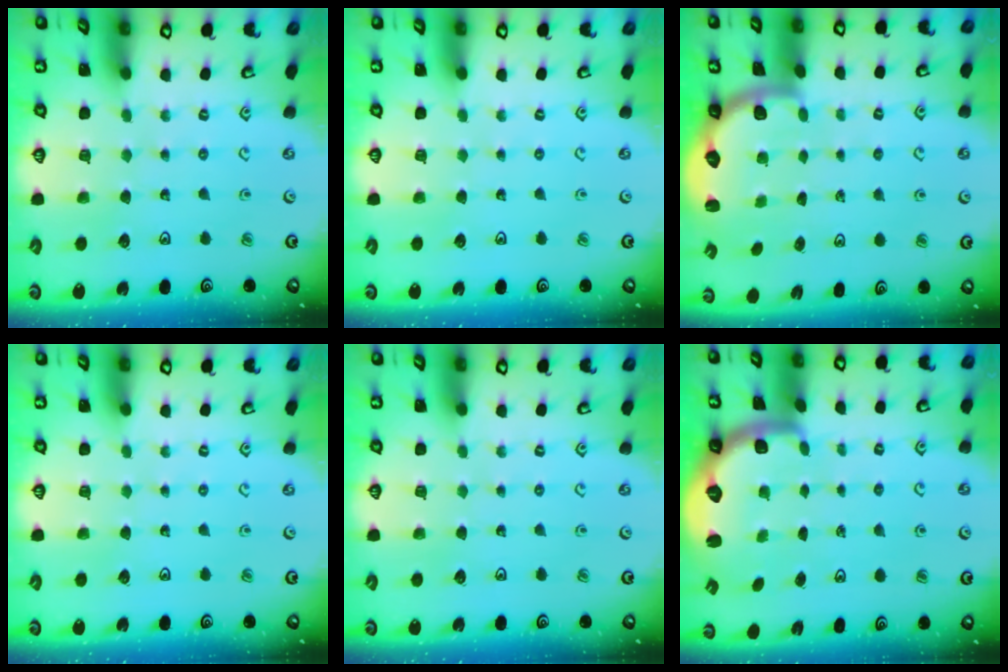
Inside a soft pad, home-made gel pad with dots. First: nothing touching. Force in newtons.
{"total": 0.0}
{"total": 2.6, "press": 2.2, "slide": 1.3}
{"total": 0.0}
{"total": 0.0}
{"total": 3.4, "press": 2.6, "slide": 2.1}